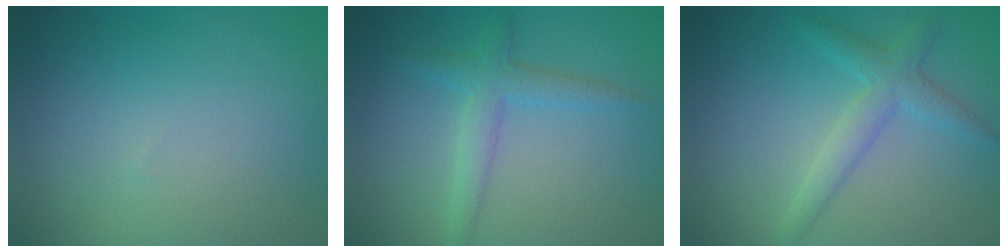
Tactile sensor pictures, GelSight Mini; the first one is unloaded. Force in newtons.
{"total": 2.7, "press": 2.7, "slide": 0.2}
{"total": 2.9, "press": 2.9, "slide": 0.1}